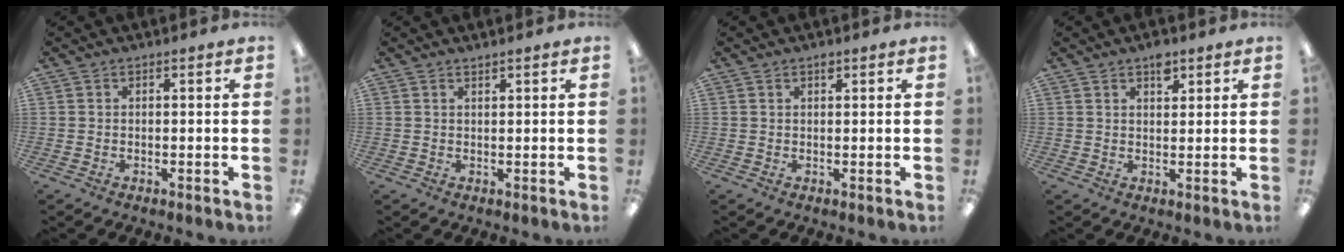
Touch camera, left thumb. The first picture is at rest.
{"total": 0.9, "force": [0.9, 0.0, 0.2], "torque": [-0.004, -0.001, 0.017]}
{"total": 1.3, "force": [0.9, 0.5, 0.7], "torque": [-0.007, -0.003, 0.015]}
{"total": 3.8, "force": [2.5, 2.0, 2.0], "torque": [-0.012, -0.012, 0.039]}